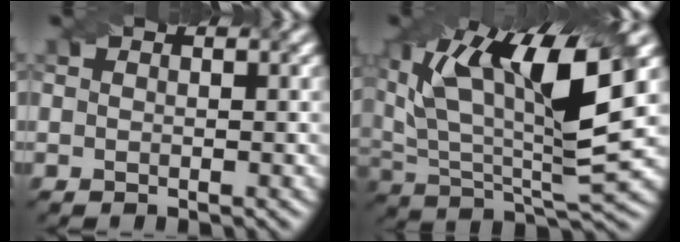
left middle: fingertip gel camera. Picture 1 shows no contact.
{"total": 14.3, "force": [6.3, 4.6, 12.0], "torque": [-0.221, 0.007, 0.115]}